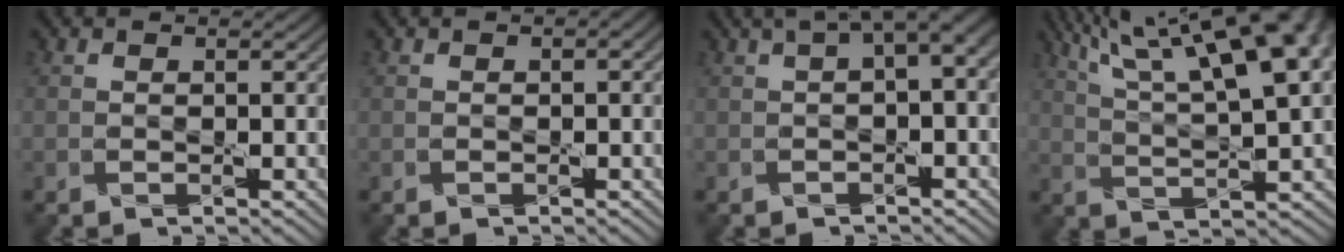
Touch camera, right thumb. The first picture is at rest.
{"total": 0.8, "force": [0.2, 0.3, 0.7], "torque": [-0.012, 0.003, 0.001]}
{"total": 4.8, "force": [1.3, 1.3, 4.4], "torque": [-0.063, 0.019, 0.021]}
{"total": 18.6, "force": [9.4, 5.7, 15.0], "torque": [-0.252, 0.043, 0.140]}